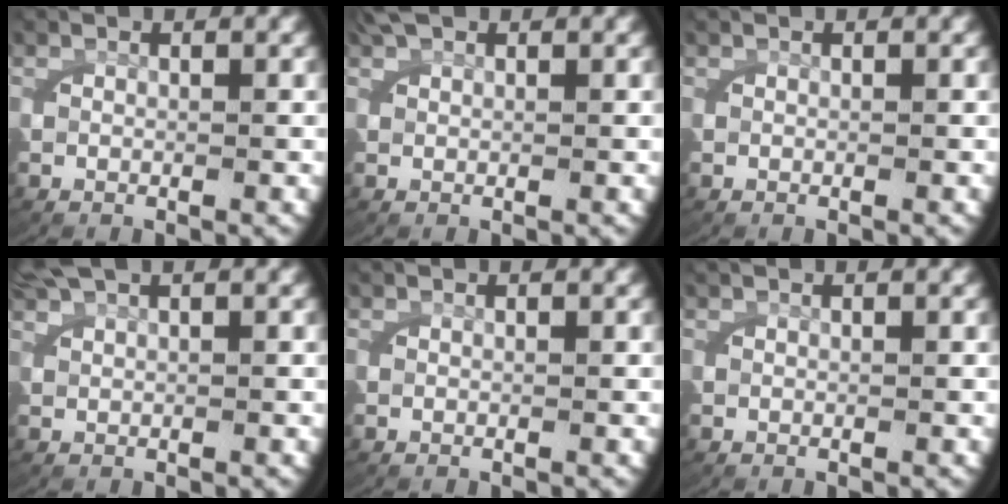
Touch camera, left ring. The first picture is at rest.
{"total": 1.2, "force": [1.1, -0.1, 0.4], "torque": [-0.014, 0.002, 0.024]}
{"total": 0.0}
{"total": 1.9, "force": [1.7, 0.1, 1.0], "torque": [-0.023, 0.009, 0.032]}
{"total": 0.0}
{"total": 0.0}